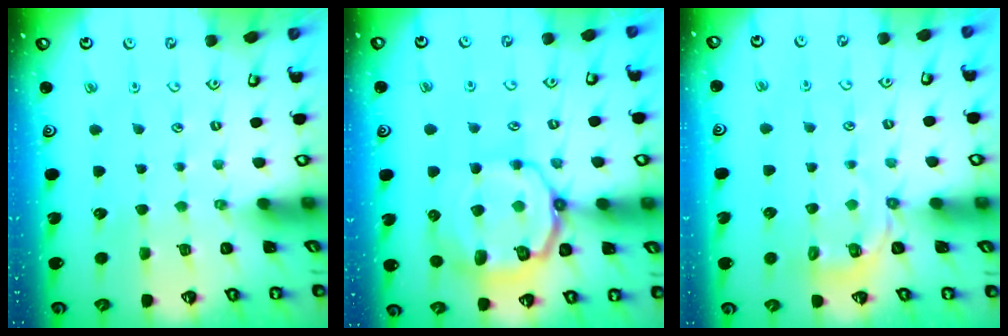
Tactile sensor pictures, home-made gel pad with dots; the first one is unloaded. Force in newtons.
{"total": 14.2, "press": 14.1, "slide": 1.6}
{"total": 4.5, "press": 4.1, "slide": 1.8}